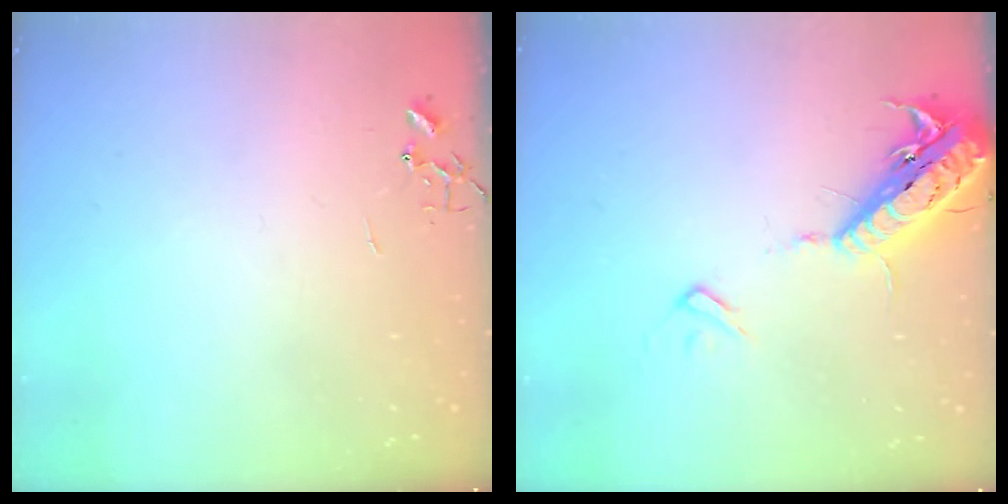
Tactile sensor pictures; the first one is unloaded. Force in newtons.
{"total": 18.4, "press": 18.0, "slide": 4.0}